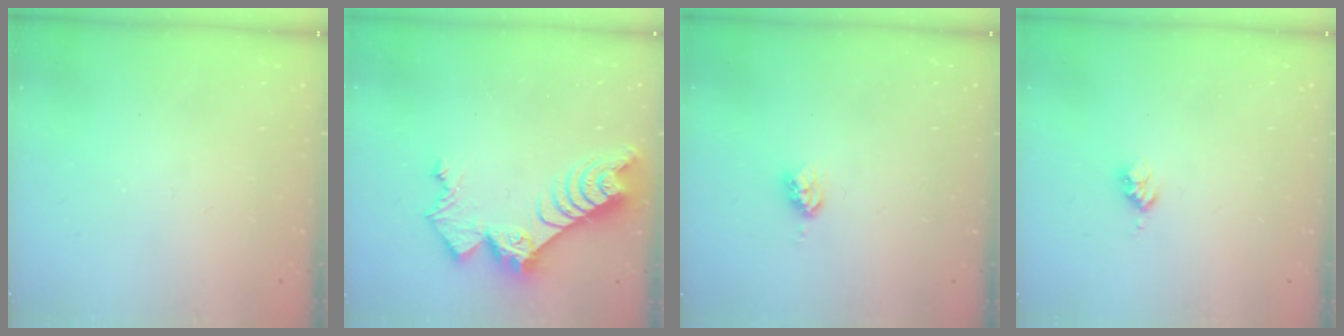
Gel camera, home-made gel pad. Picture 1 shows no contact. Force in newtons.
{"total": 10.7, "press": 10.6, "slide": 1.1}
{"total": 4.4, "press": 4.3, "slide": 0.6}
{"total": 2.5, "press": 2.5, "slide": 0.3}